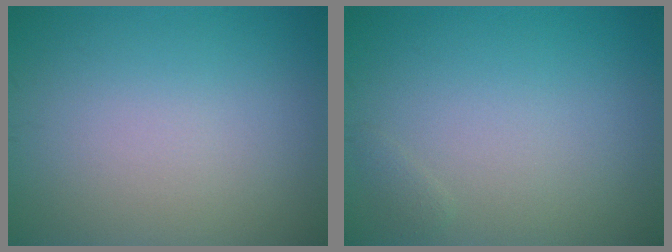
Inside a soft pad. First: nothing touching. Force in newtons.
{"total": 0.6, "press": 0.5, "slide": 0.1}